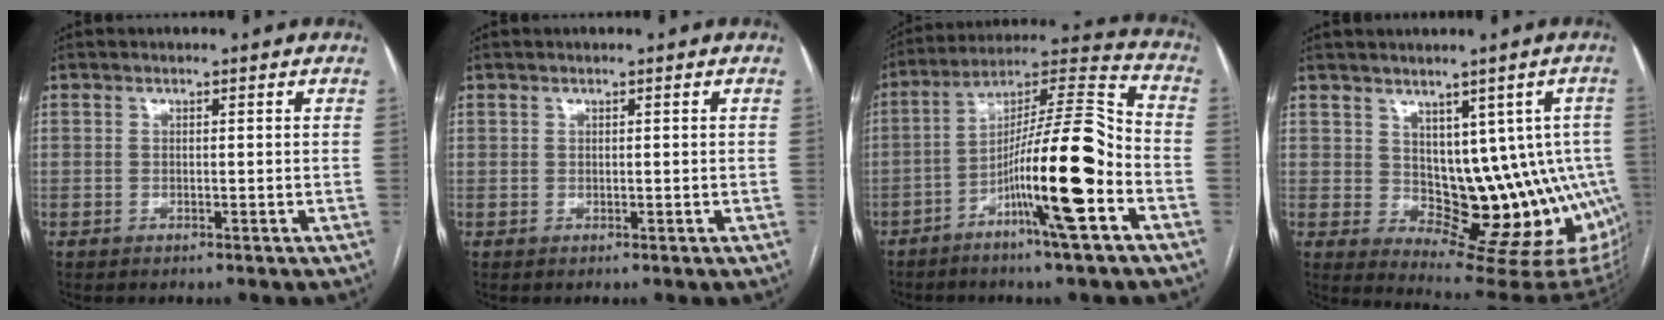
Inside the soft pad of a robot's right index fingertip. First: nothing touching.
{"total": 0.0}
{"total": 16.5, "force": [-6.3, 0.6, 15.3], "torque": [-0.261, 0.011, -0.109]}
{"total": 12.7, "force": [0.7, 7.3, 10.3], "torque": [-0.098, 0.012, 0.027]}